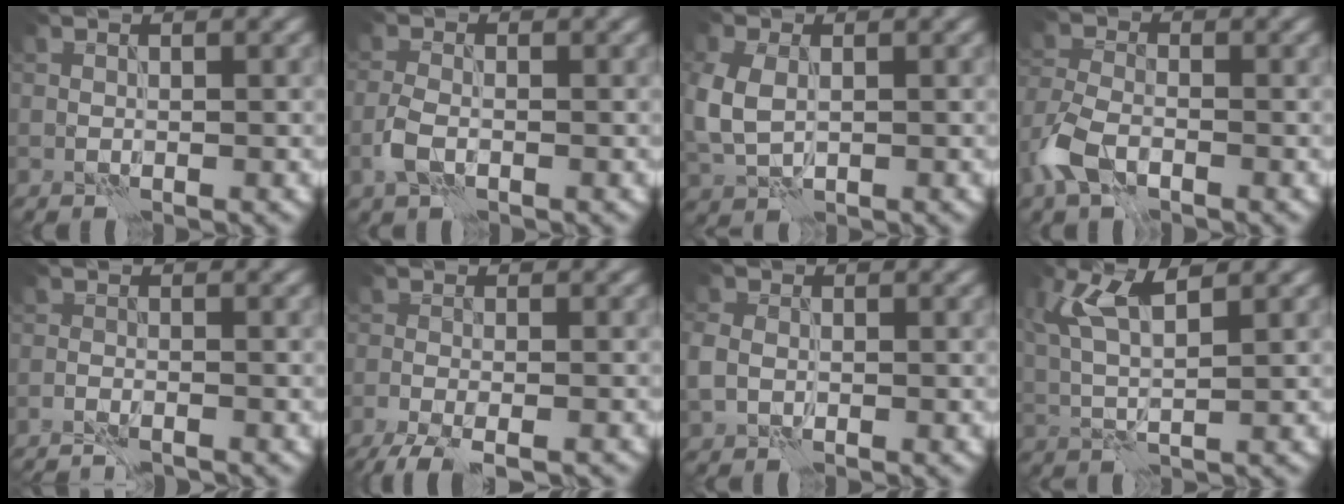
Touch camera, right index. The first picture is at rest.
{"total": 2.3, "force": [-1.0, 1.2, 1.7], "torque": [-0.039, 0.001, -0.027]}
{"total": 4.5, "force": [0.0, 3.2, 3.1], "torque": [-0.088, -0.004, 0.005]}
{"total": 4.4, "force": [-2.4, 2.4, 2.8], "torque": [-0.069, -0.002, -0.059]}
{"total": 2.6, "force": [-2.4, 0.3, 0.9], "torque": [-0.019, 0.003, -0.039]}
{"total": 5.0, "force": [-3.9, 1.0, 3.0], "torque": [-0.052, -0.022, -0.070]}
{"total": 2.6, "force": [-0.3, 2.2, 1.4], "torque": [-0.033, -0.002, -0.005]}
{"total": 5.3, "force": [2.2, 1.5, 4.6], "torque": [-0.103, 0.007, 0.045]}